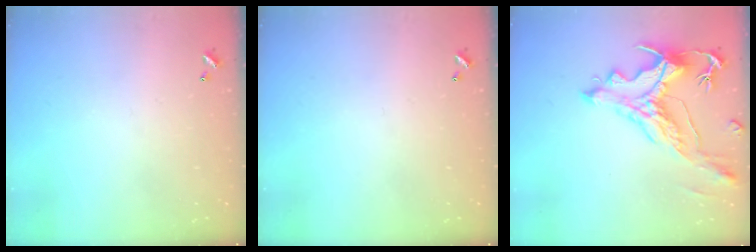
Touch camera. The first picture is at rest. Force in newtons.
{"total": 0.0}
{"total": 2.9, "press": 2.6, "slide": 1.5}